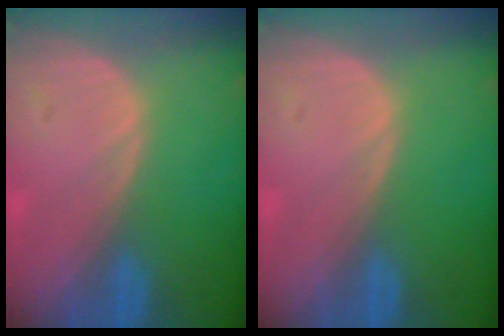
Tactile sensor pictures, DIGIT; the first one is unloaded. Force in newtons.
{"total": 0.0}